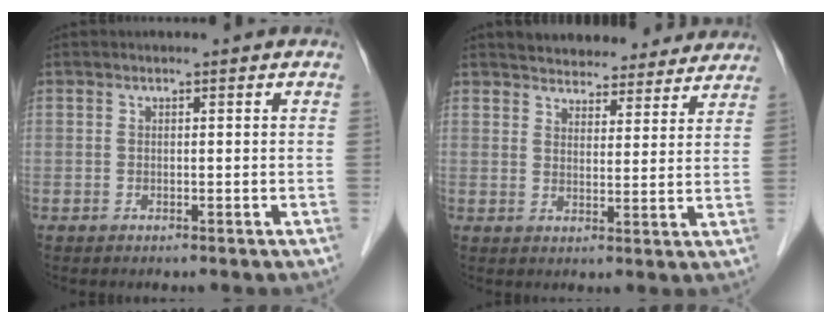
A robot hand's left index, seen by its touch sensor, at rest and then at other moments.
{"total": 16.3, "force": [15.0, 5.0, 4.0], "torque": [-0.034, 0.013, 0.183]}